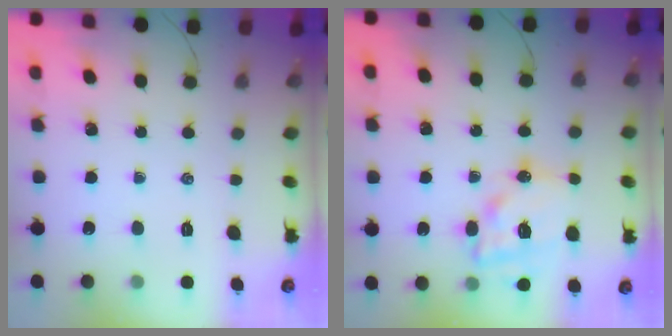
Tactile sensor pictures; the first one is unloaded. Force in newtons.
{"total": 16.5, "press": 16.1, "slide": 3.5}